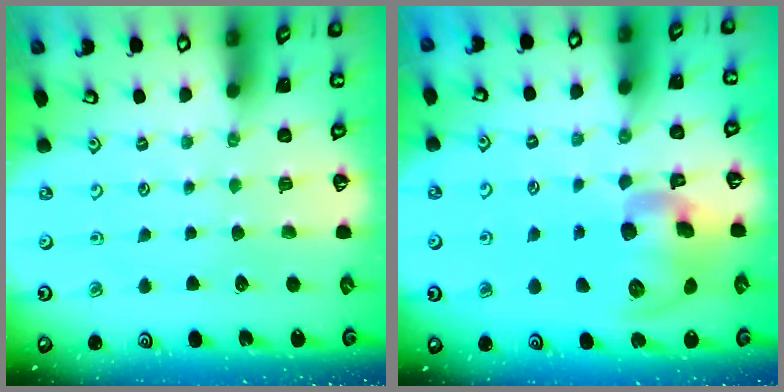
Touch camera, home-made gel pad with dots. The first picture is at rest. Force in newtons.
{"total": 14.7, "press": 14.5, "slide": 2.7}